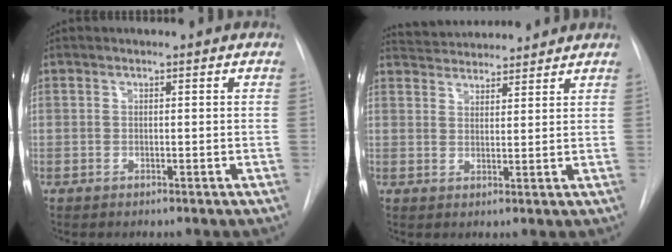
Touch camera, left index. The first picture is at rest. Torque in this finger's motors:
{"motor_torque": [-0.60, -1.08, 0.04, 0.00]}